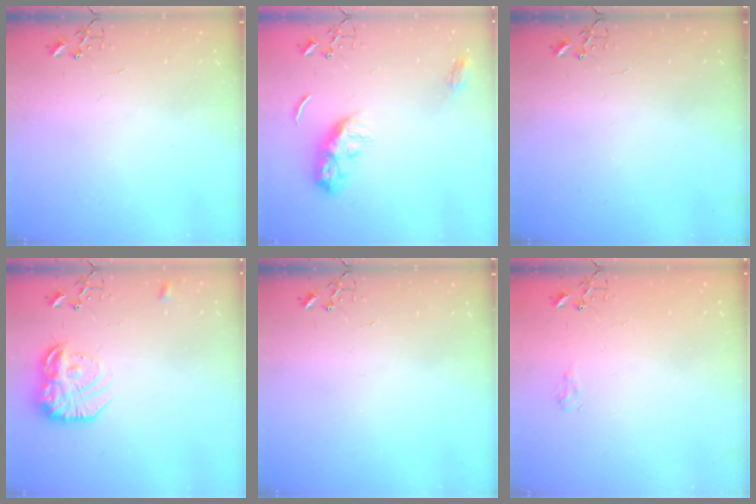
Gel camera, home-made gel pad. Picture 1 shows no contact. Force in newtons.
{"total": 10.4, "press": 10.4, "slide": 0.2}
{"total": 0.0}
{"total": 18.3, "press": 18.2, "slide": 1.3}
{"total": 0.0}
{"total": 6.9, "press": 6.8, "slide": 0.8}